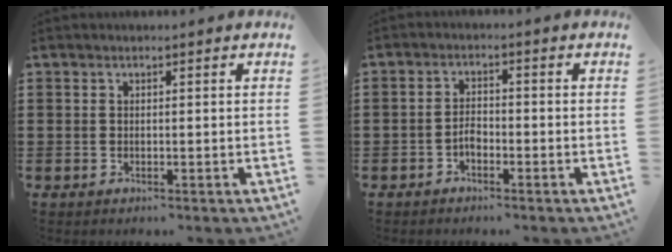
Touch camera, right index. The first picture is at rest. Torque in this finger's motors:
{"motor_torque": [2.14, 0.00, 0.01, -0.04]}